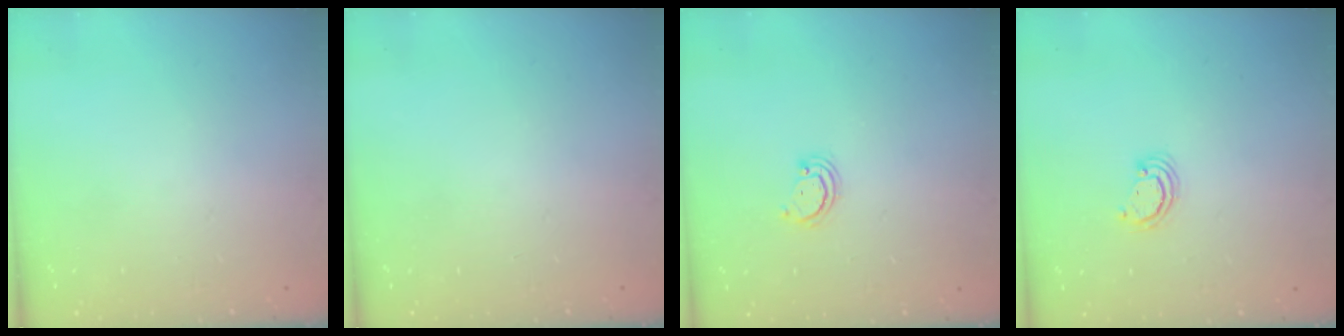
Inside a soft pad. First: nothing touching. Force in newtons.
{"total": 0.0}
{"total": 2.5, "press": 2.4, "slide": 0.2}
{"total": 2.3, "press": 2.3, "slide": 0.3}